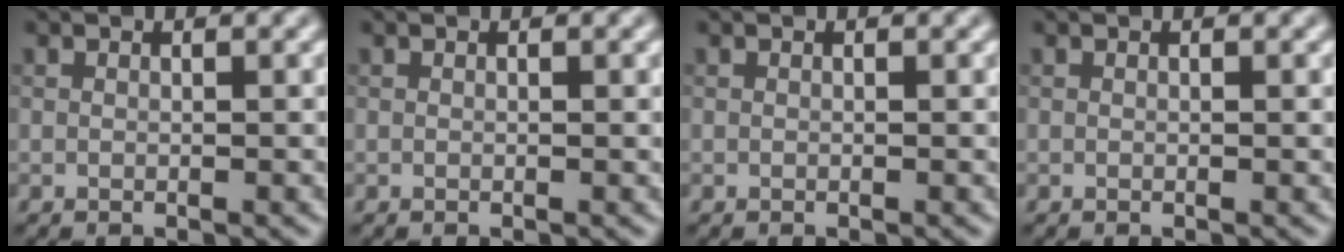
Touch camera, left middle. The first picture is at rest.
{"total": 0.6, "force": [0.1, 0.2, 0.5], "torque": [-0.003, 0.004, 0.001]}
{"total": 0.0}
{"total": 0.0}